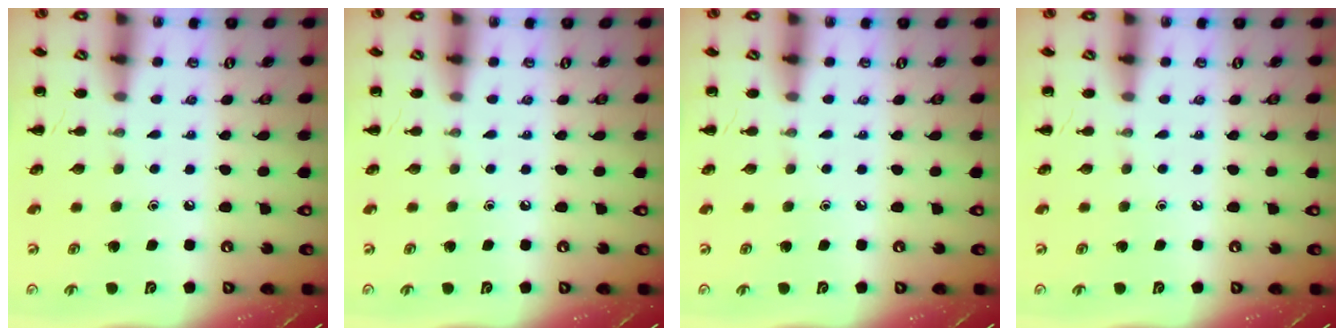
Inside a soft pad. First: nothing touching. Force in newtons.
{"total": 0.0}
{"total": 0.0}
{"total": 0.0}